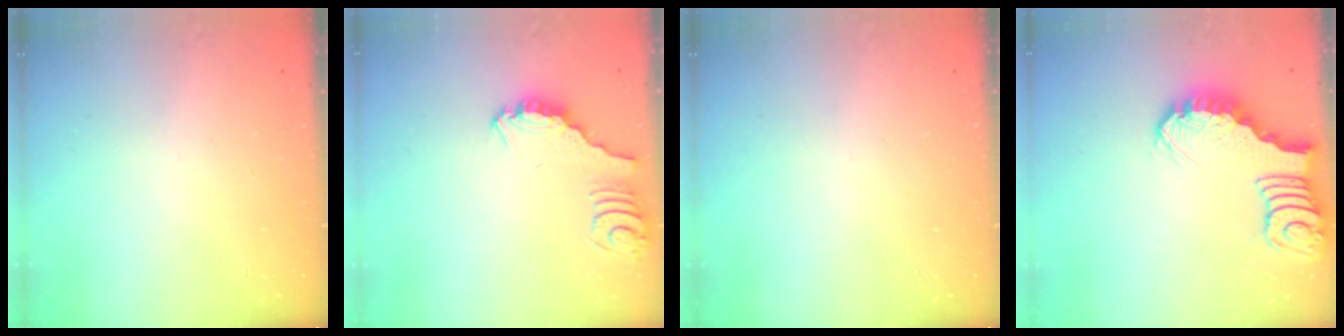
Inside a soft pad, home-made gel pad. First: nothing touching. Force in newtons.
{"total": 3.0, "press": 3.0, "slide": 0.2}
{"total": 0.0}
{"total": 2.9, "press": 2.8, "slide": 0.4}